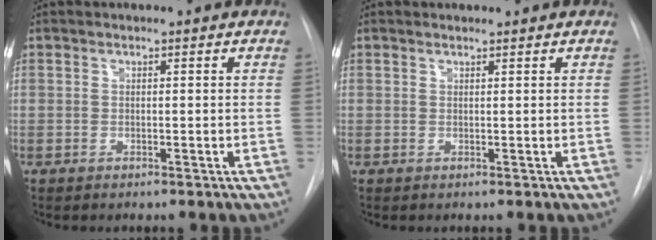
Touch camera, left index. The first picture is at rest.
{"total": 0.7, "force": [0.7, -0.1, 0.0], "torque": [-0.006, 0.003, 0.014]}